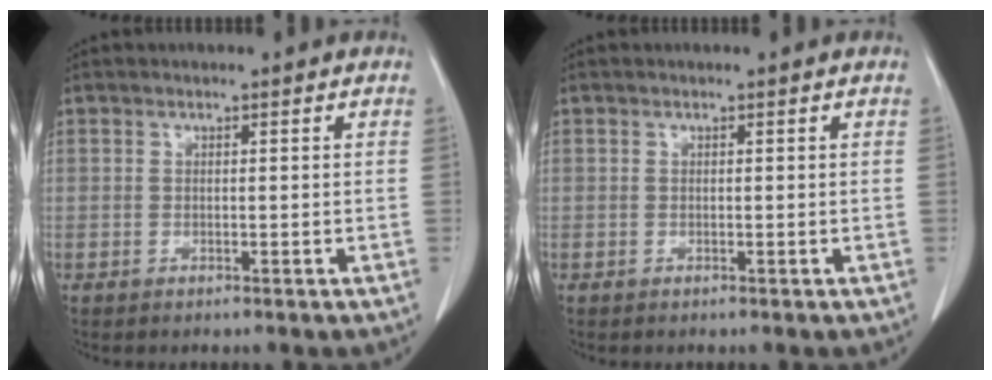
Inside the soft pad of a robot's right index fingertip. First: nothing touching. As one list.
[{"total": 0.0}]